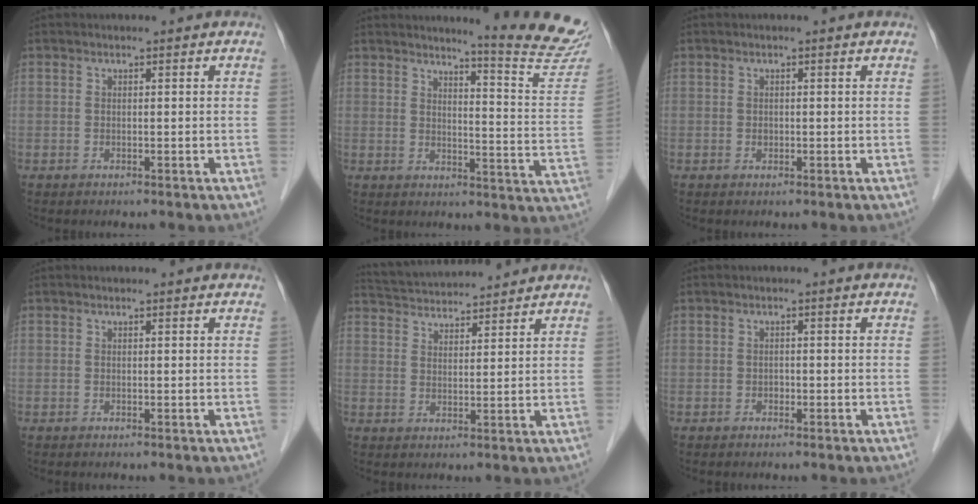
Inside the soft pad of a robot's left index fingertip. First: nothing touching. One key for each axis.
{"total": 14.3, "fx": 13.5, "fy": -1.6, "fz": 4.2, "tx": -0.051, "ty": -0.116, "tz": 0.142}
{"total": 0.6, "fx": -0.4, "fy": 0.4, "fz": 0.2, "tx": -0.001, "ty": -0.003, "tz": -0.009}
{"total": 0.8, "fx": 0.7, "fy": 0.1, "fz": 0.1, "tx": -0.011, "ty": -0.001, "tz": 0.004}
{"total": 8.7, "fx": 8.5, "fy": 0.4, "fz": 1.9, "tx": -0.044, "ty": 0.029, "tz": 0.136}
{"total": 0.7, "fx": -0.6, "fy": 0.4, "fz": 0.2, "tx": -0.001, "ty": -0.003, "tz": -0.012}